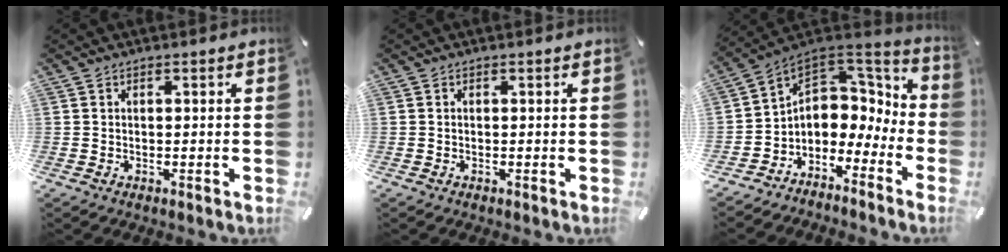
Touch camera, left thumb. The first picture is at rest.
{"total": 0.0}
{"total": 6.2, "force": [1.0, 5.9, 1.4], "torque": [-0.034, -0.030, 0.026]}